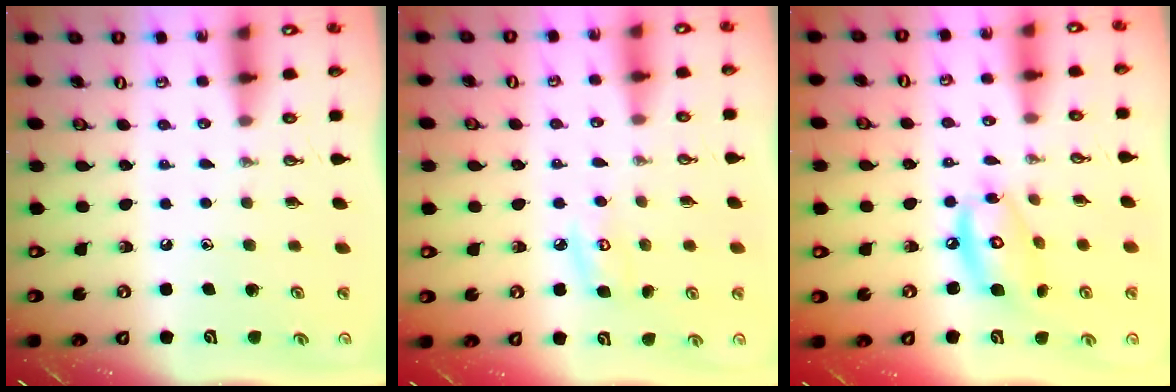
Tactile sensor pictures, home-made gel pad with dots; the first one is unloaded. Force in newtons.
{"total": 6.8, "press": 6.8, "slide": 0.7}
{"total": 11.8, "press": 11.8, "slide": 1.0}